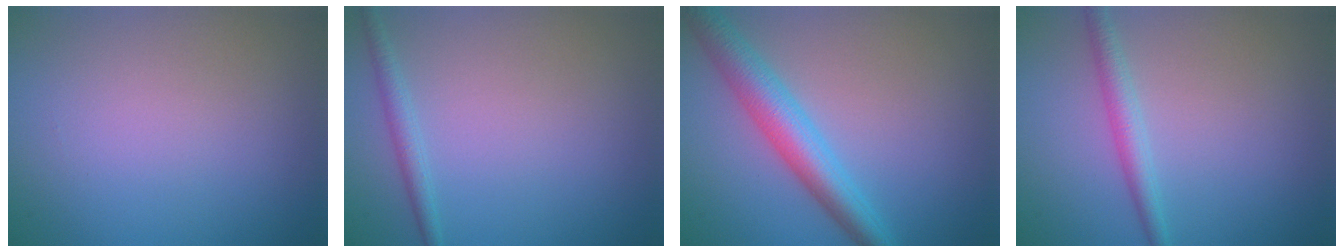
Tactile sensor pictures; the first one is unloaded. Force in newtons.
{"total": 1.5, "press": 1.5, "slide": 0.1}
{"total": 5.3, "press": 5.3, "slide": 0.1}
{"total": 2.3, "press": 2.3, "slide": 0.0}